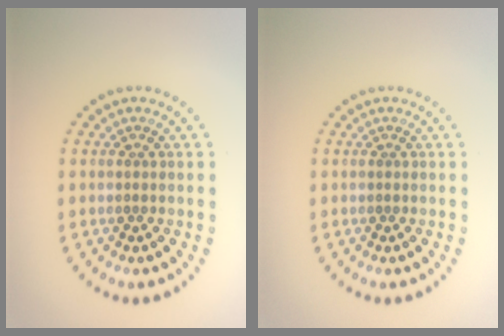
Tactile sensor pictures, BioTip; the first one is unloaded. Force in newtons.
{"total": 0.0}